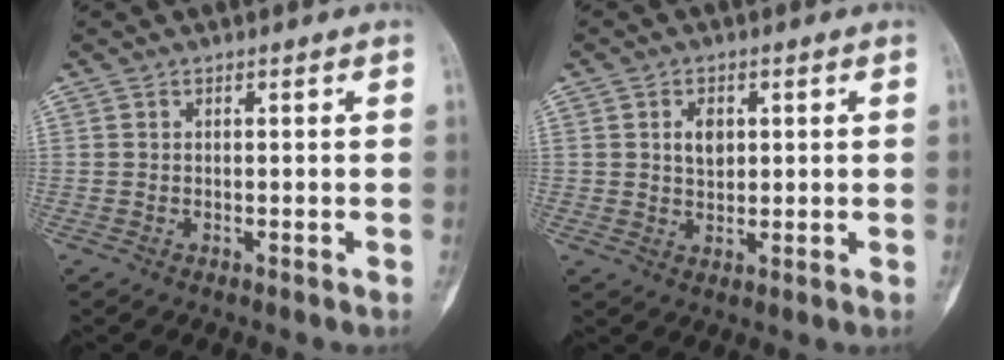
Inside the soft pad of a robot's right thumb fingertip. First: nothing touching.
{"total": 4.1, "force": [1.1, 3.0, 2.6], "torque": [-0.023, -0.004, 0.020]}